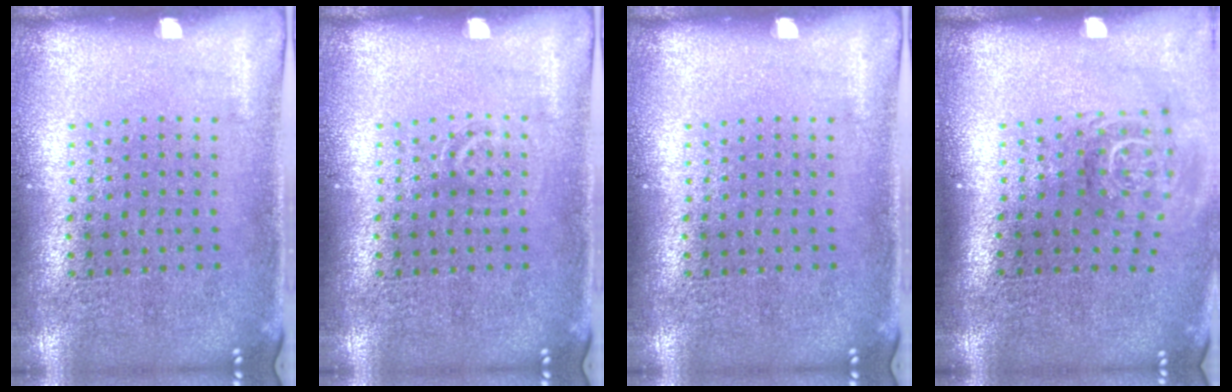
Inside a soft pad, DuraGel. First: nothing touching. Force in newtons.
{"total": 0.8, "press": 0.7, "slide": 0.2}
{"total": 0.0}
{"total": 1.7, "press": 1.2, "slide": 1.2}